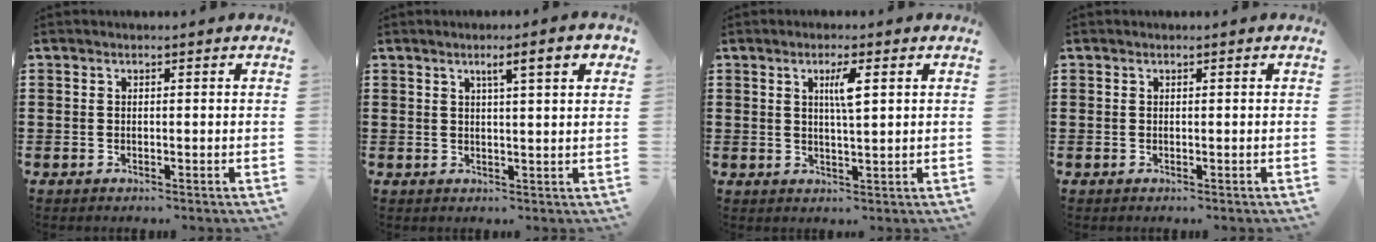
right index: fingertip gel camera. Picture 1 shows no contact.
{"total": 4.2, "force": [2.0, 0.3, 3.7], "torque": [-0.067, -0.002, 0.028]}
{"total": 3.5, "force": [1.2, 0.4, 3.3], "torque": [-0.067, 0.003, 0.017]}
{"total": 0.0}